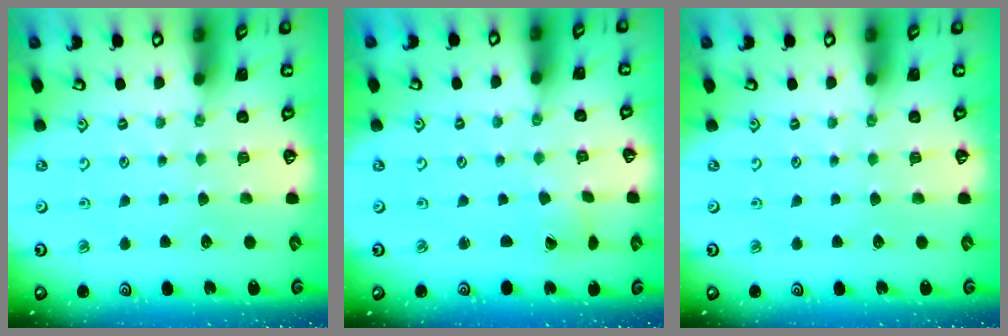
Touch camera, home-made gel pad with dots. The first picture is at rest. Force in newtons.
{"total": 1.6, "press": 1.5, "slide": 0.3}
{"total": 0.0}